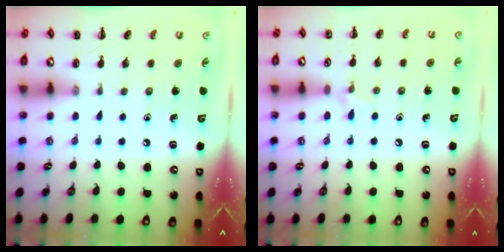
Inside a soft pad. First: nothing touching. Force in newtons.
{"total": 4.9, "press": 4.6, "slide": 1.7}